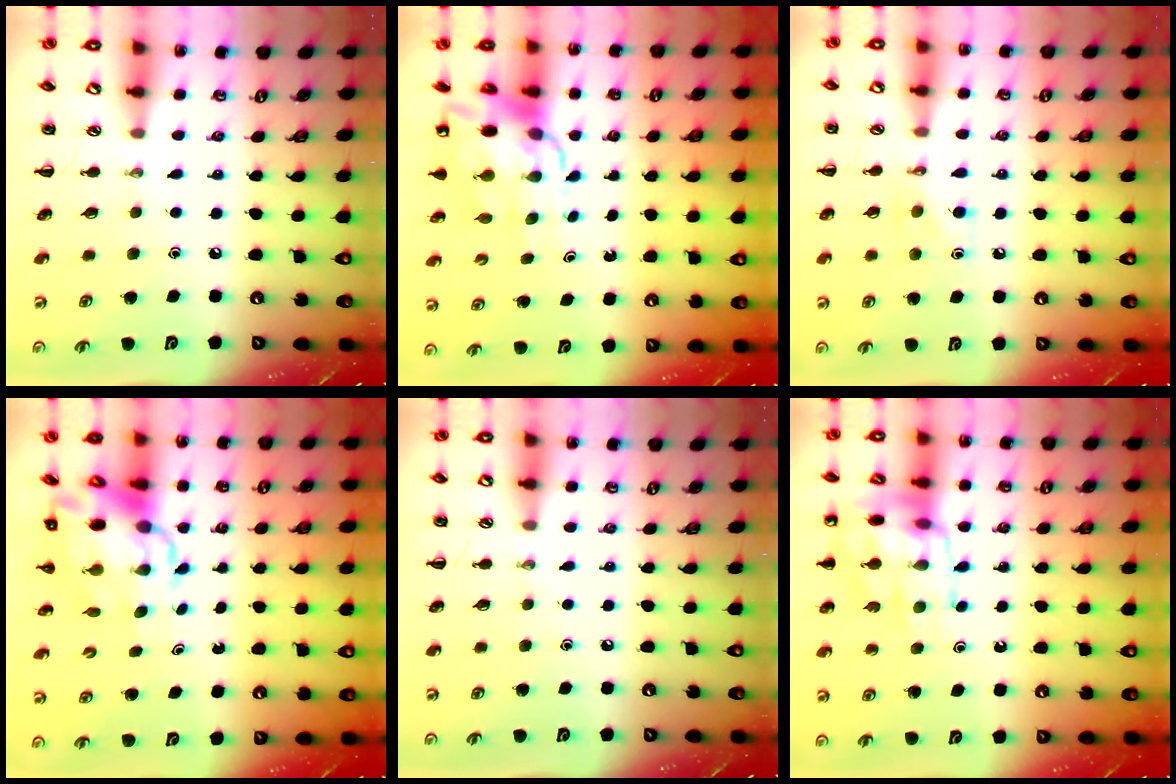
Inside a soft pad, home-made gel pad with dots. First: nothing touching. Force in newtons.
{"total": 11.1, "press": 10.6, "slide": 3.0}
{"total": 4.8, "press": 4.5, "slide": 1.4}
{"total": 10.0, "press": 9.6, "slide": 2.7}
{"total": 0.0}
{"total": 14.0, "press": 13.9, "slide": 1.2}